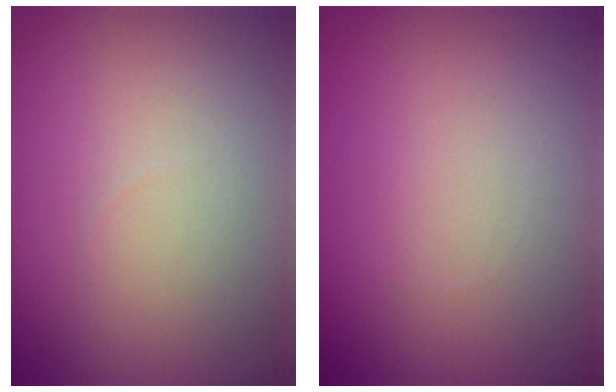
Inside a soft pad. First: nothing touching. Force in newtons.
{"total": 0.0}